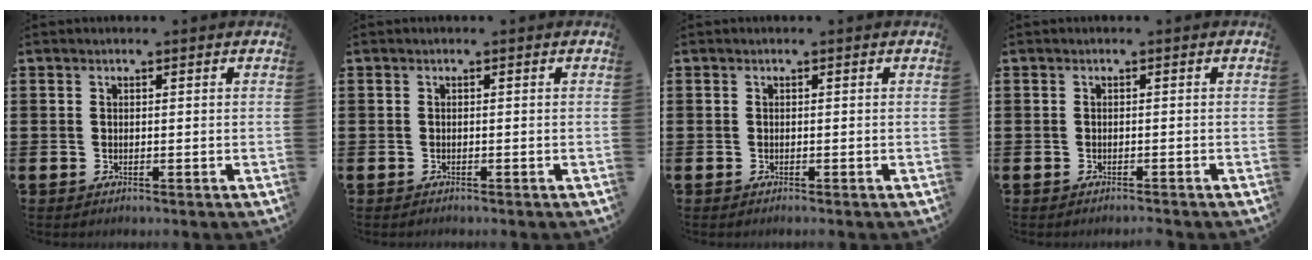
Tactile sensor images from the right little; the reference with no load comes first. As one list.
[{"total": 0.0}, {"total": 0.0}, {"total": 0.5, "force": [-0.5, -0.1, 0.1], "torque": [-0.001, -0.001, -0.011]}]